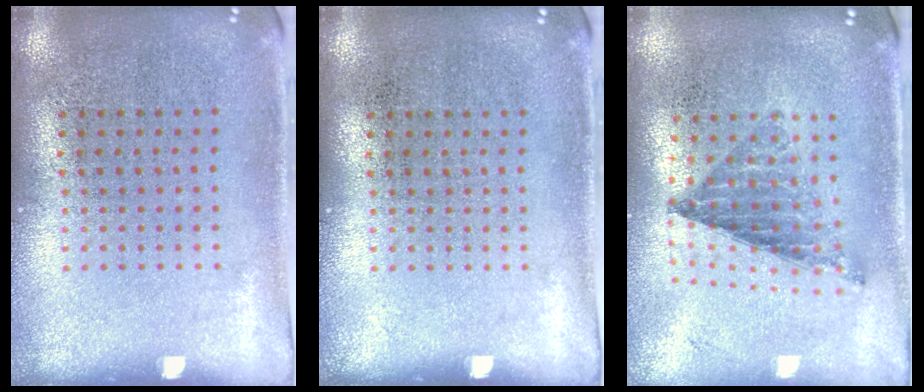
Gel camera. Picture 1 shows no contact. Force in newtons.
{"total": 0.0}
{"total": 0.8, "press": 0.8, "slide": 0.0}